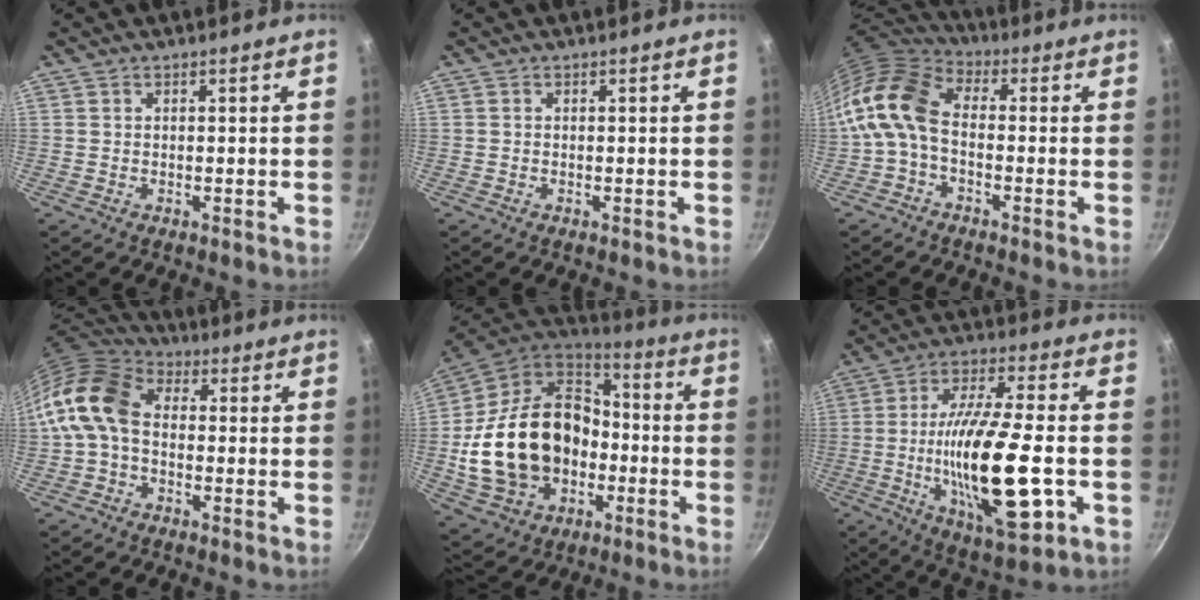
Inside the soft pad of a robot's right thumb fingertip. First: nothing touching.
{"total": 0.0}
{"total": 13.1, "force": [-1.8, 8.4, 9.9], "torque": [-0.193, 0.038, -0.058]}
{"total": 13.2, "force": [-0.5, 9.4, 9.3], "torque": [-0.166, 0.033, -0.030]}
{"total": 26.9, "force": [-3.8, 20.1, 17.5], "torque": [-0.296, 0.057, -0.045]}
{"total": 22.1, "force": [-4.4, 6.9, 20.6], "torque": [-0.367, 0.010, -0.075]}